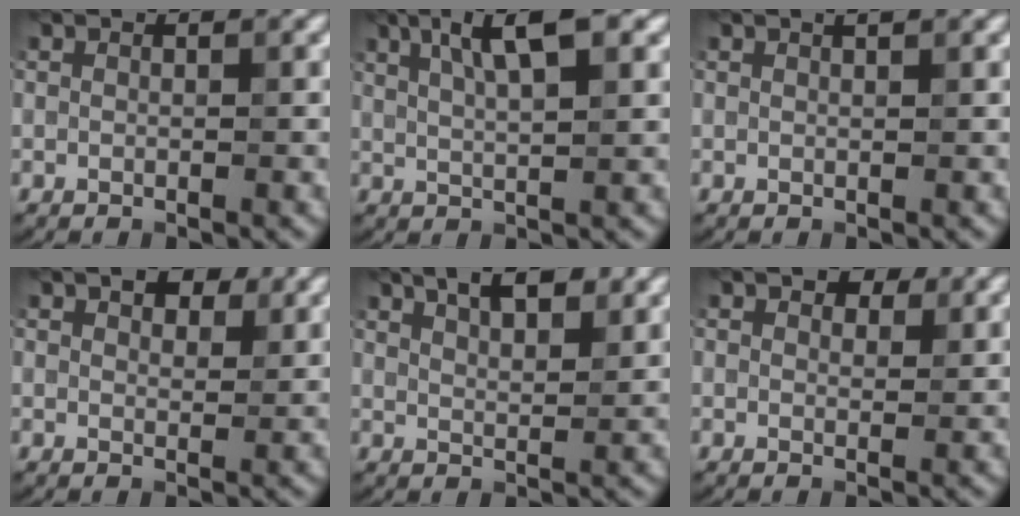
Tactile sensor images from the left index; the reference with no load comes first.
{"total": 5.9, "force": [2.6, 1.4, 5.0], "torque": [-0.083, 0.013, 0.040]}
{"total": 0.9, "force": [0.5, 0.2, 0.7], "torque": [-0.007, 0.000, 0.003]}
{"total": 4.2, "force": [2.9, 2.0, 2.3], "torque": [-0.028, 0.006, 0.036]}
{"total": 6.0, "force": [3.9, 2.3, 4.0], "torque": [-0.053, 0.023, 0.047]}
{"total": 3.3, "force": [2.3, 1.7, 1.6], "torque": [-0.022, 0.002, 0.031]}